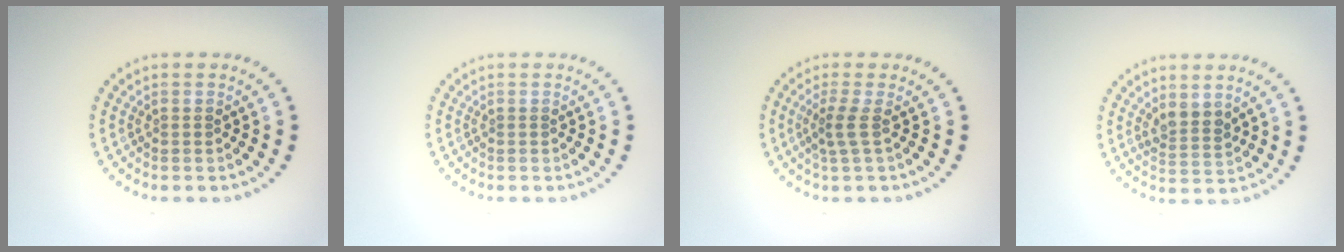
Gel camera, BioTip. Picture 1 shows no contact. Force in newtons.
{"total": 0.0}
{"total": 1.9, "press": 1.2, "slide": 1.4}
{"total": 2.2, "press": 1.8, "slide": 1.2}